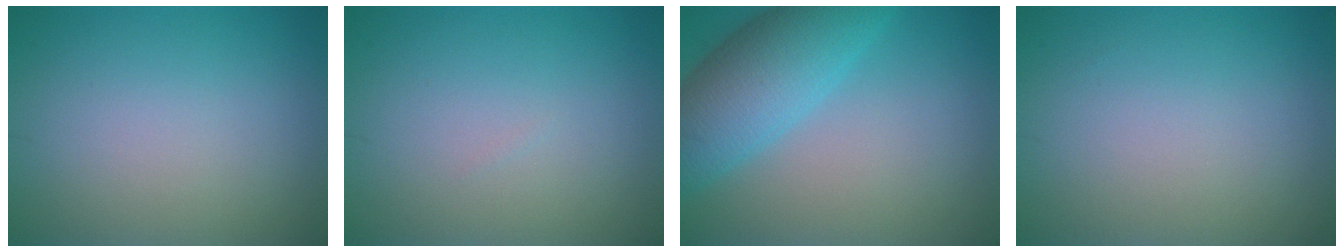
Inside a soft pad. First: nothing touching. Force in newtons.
{"total": 0.0}
{"total": 7.3, "press": 7.3, "slide": 0.2}
{"total": 0.0}